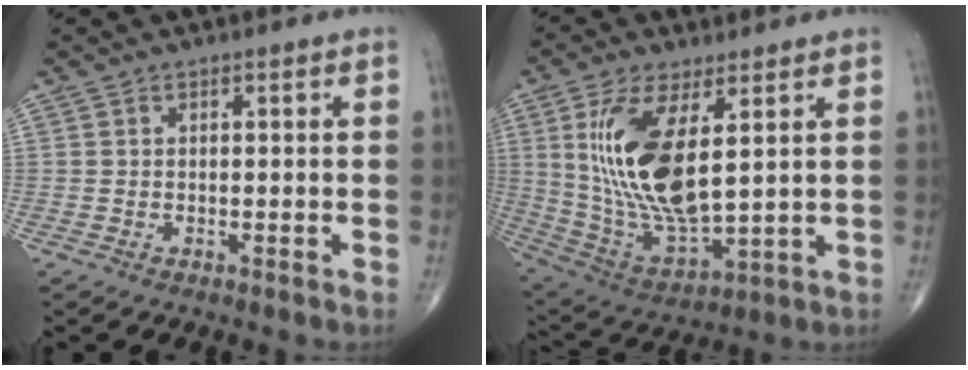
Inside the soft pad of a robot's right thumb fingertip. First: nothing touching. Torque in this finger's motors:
{"motor_torque": [0.36, 3.20, 1.79, 0.66, 0.46]}